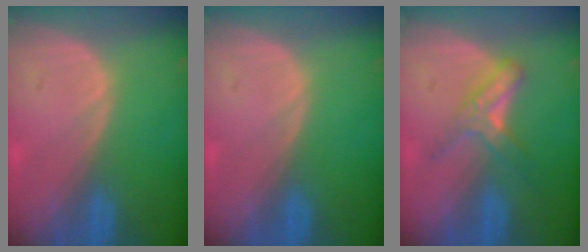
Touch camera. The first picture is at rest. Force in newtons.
{"total": 0.0}
{"total": 5.7, "press": 5.0, "slide": 2.9}